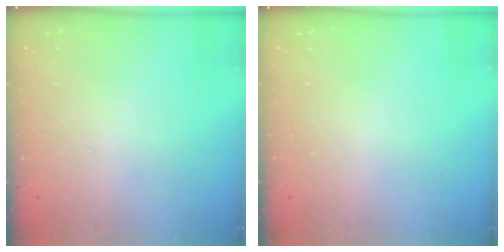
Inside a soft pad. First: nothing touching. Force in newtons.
{"total": 0.0}